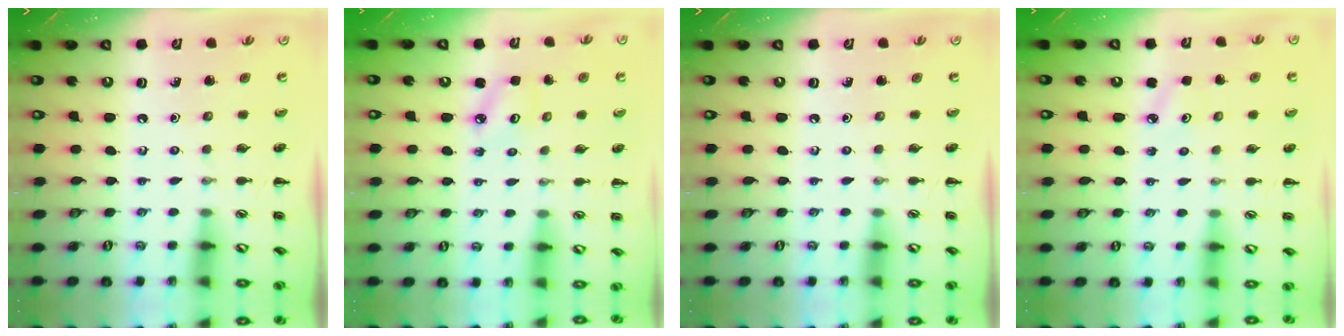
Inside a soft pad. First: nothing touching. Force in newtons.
{"total": 3.5, "press": 3.4, "slide": 0.5}
{"total": 0.0}
{"total": 2.7, "press": 2.5, "slide": 0.8}